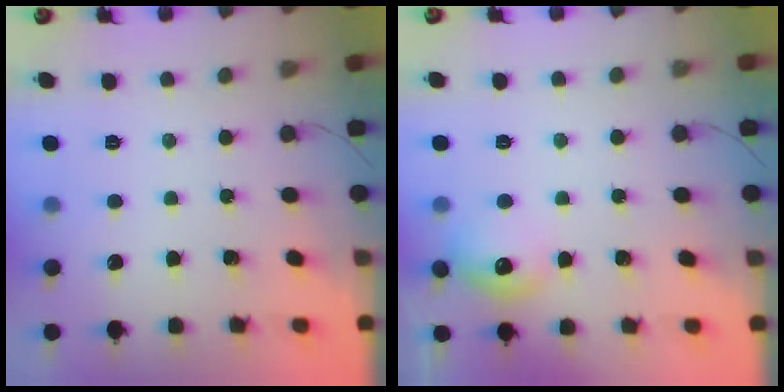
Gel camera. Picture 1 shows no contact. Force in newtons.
{"total": 10.0, "press": 10.0, "slide": 0.3}